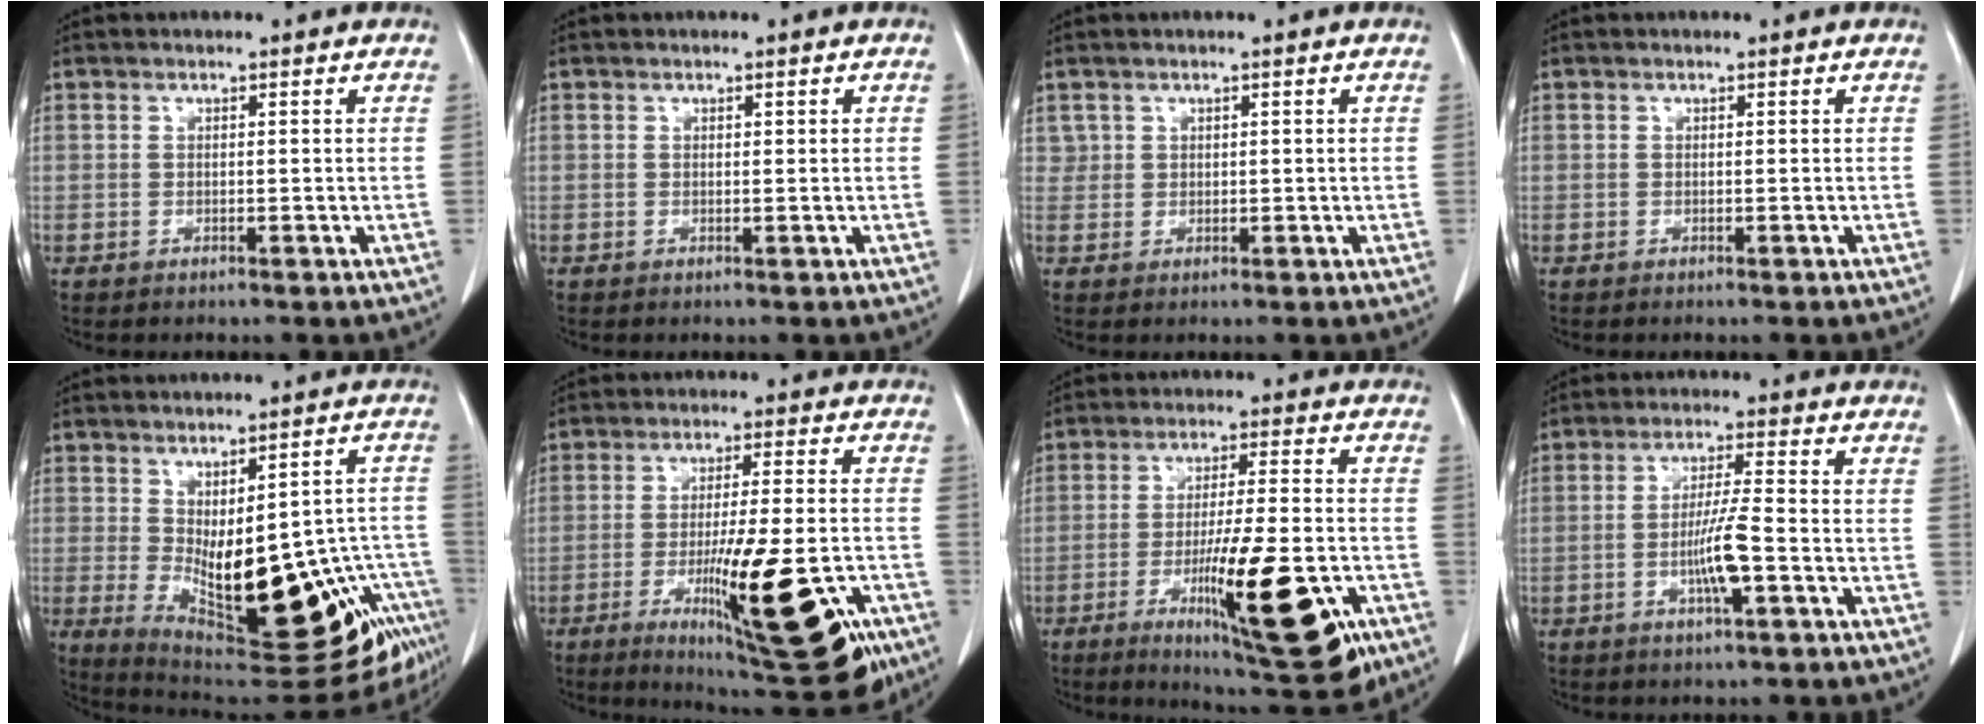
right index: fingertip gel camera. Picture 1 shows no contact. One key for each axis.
{"total": 0.6, "fx": 0.2, "fy": 0.1, "fz": 0.5, "tx": -0.009, "ty": -0.002, "tz": 0.005}
{"total": 1.5, "fx": 0.8, "fy": 1.3, "fz": 0.1, "tx": 0.011, "ty": 0.001, "tz": 0.010}
{"total": 0.0}
{"total": 24.2, "fx": -9.0, "fy": 7.6, "fz": 21.1, "tx": -0.225, "ty": -0.002, "tz": -0.102}
{"total": 19.4, "fx": -8.2, "fy": 2.7, "fz": 17.3, "tx": -0.221, "ty": -0.023, "tz": -0.112}
{"total": 17.7, "fx": -7.1, "fy": 2.5, "fz": 16.0, "tx": -0.228, "ty": -0.020, "tz": -0.098}
{"total": 6.3, "fx": -1.9, "fy": 0.1, "fz": 6.1, "tx": -0.118, "ty": -0.004, "tz": -0.035}